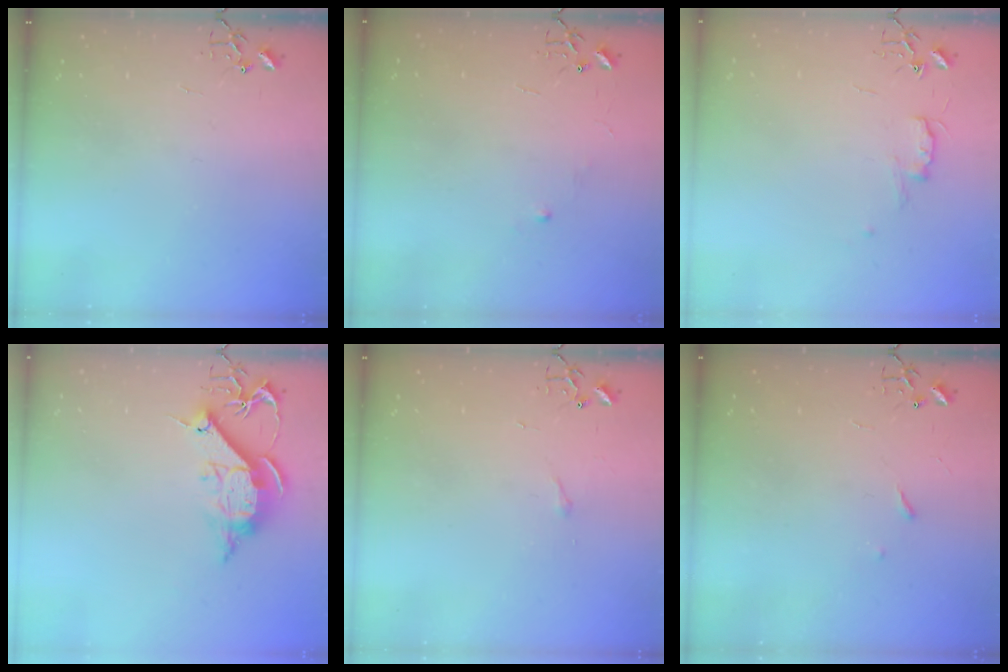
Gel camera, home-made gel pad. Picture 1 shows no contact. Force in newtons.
{"total": 4.4, "press": 4.4, "slide": 0.6}
{"total": 5.8, "press": 5.7, "slide": 0.7}
{"total": 12.5, "press": 12.5, "slide": 0.2}
{"total": 2.9, "press": 2.9, "slide": 0.5}
{"total": 2.9, "press": 2.8, "slide": 0.5}